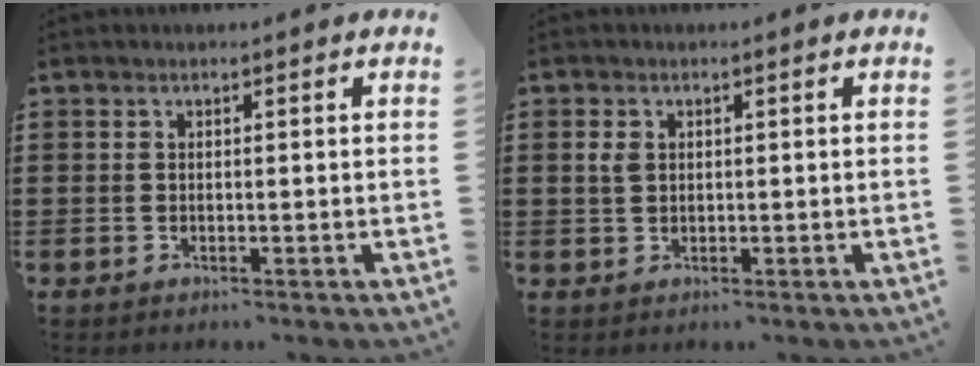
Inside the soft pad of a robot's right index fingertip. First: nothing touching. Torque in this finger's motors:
{"motor_torque": [1.39, 0.75, 0.13, 0.01]}